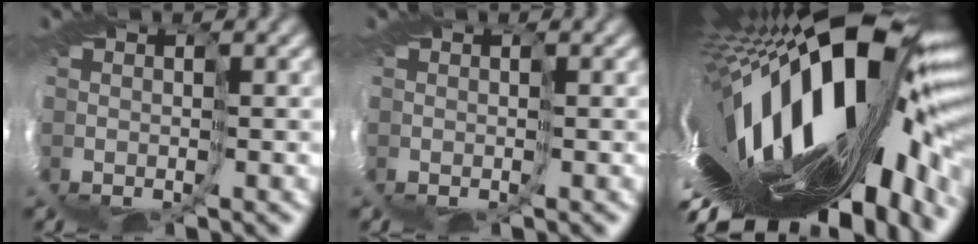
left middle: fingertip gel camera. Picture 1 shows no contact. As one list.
[{"total": 0.0}, {"total": 12.8, "force": [-3.1, 2.8, 12.1], "torque": [-0.224, -0.046, -0.054]}]